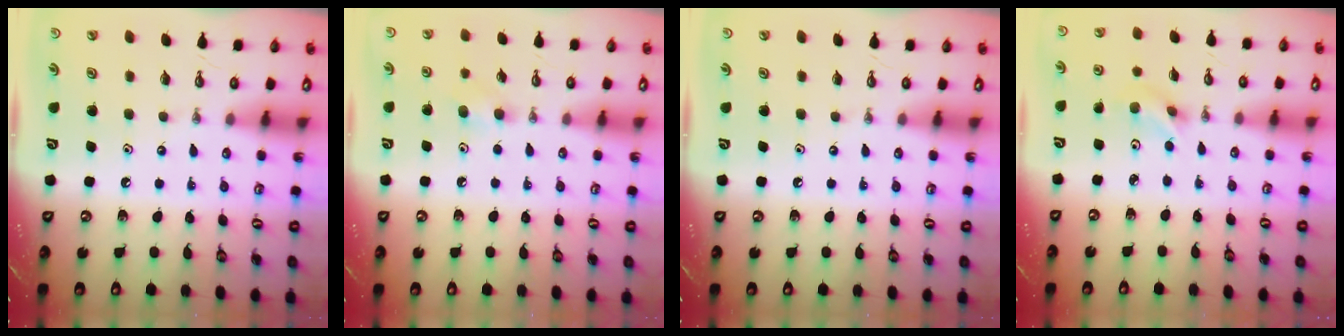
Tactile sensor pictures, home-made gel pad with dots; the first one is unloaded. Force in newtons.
{"total": 5.2, "press": 5.1, "slide": 0.8}
{"total": 0.0}
{"total": 2.9, "press": 2.7, "slide": 1.2}